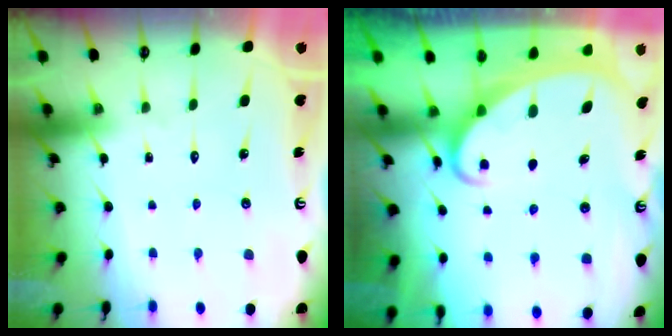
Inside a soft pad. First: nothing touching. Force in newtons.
{"total": 2.6, "press": 2.6, "slide": 0.4}